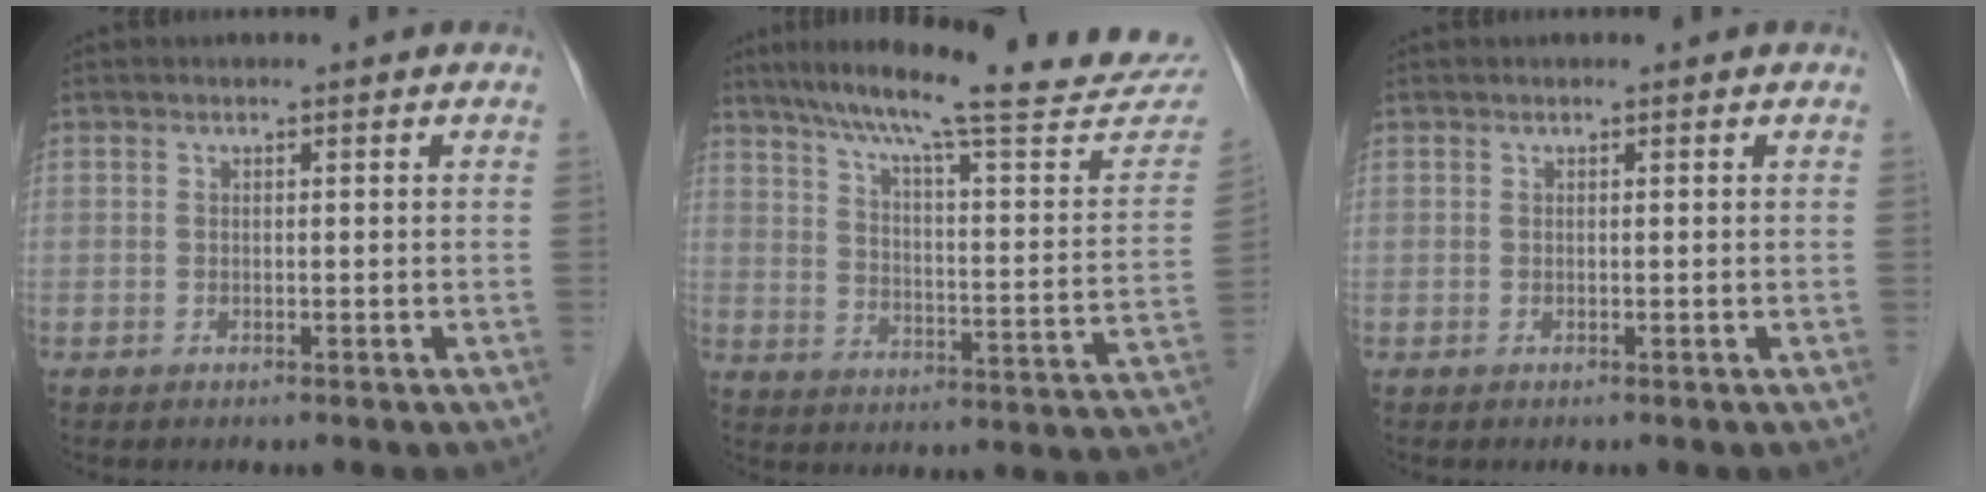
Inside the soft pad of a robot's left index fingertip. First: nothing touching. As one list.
[{"total": 27.1, "force": [24.0, 1.7, 12.6], "torque": [-0.195, -0.057, 0.310]}, {"total": 0.0}]